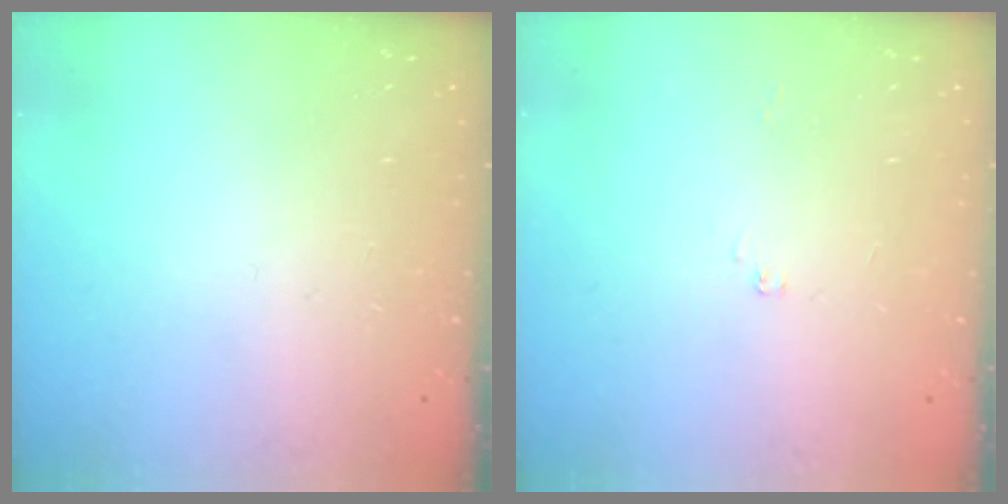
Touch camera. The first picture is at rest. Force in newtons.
{"total": 0.9, "press": 0.9, "slide": 0.1}